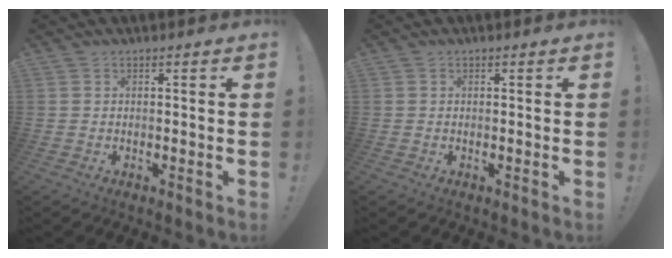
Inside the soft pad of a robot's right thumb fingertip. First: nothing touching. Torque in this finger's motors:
{"motor_torque": [-0.01, 0.08, -0.10, 0.12, 0.11]}